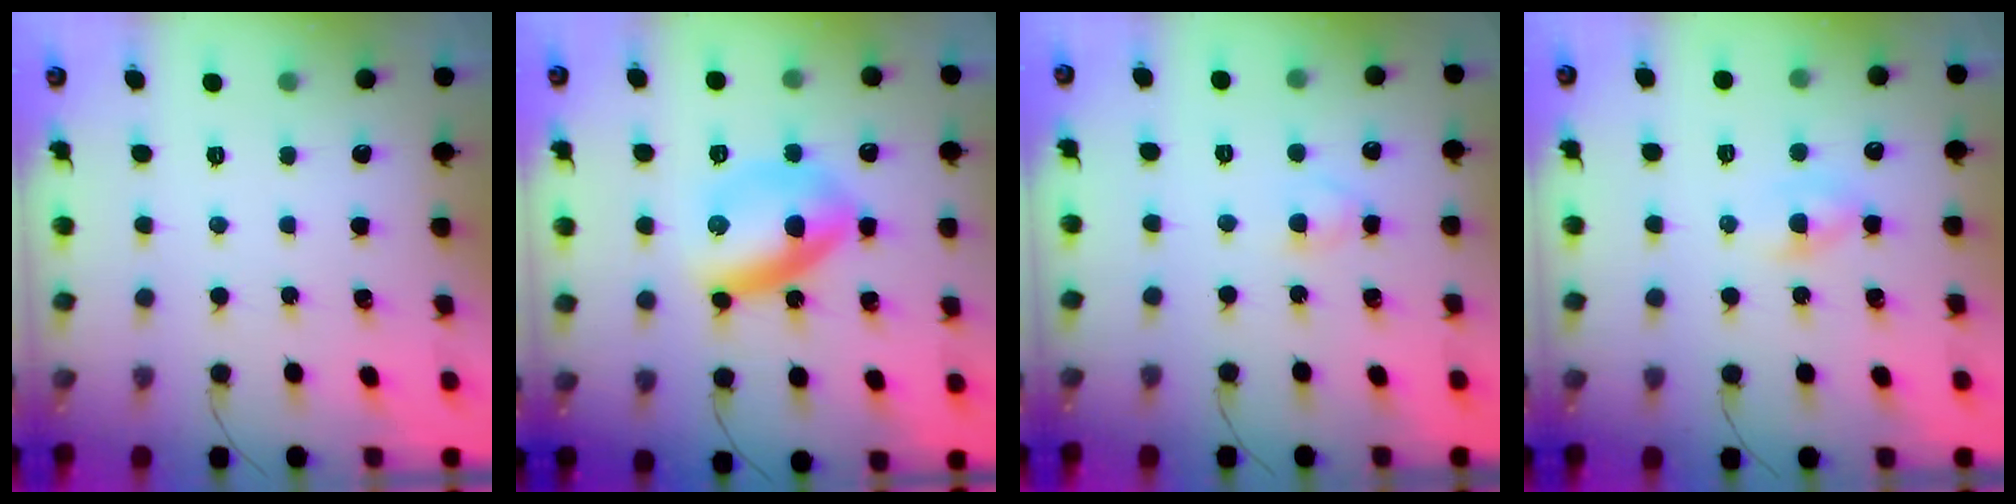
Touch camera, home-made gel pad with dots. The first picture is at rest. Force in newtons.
{"total": 11.3, "press": 11.3, "slide": 0.4}
{"total": 2.8, "press": 2.6, "slide": 1.1}
{"total": 2.9, "press": 2.7, "slide": 1.0}